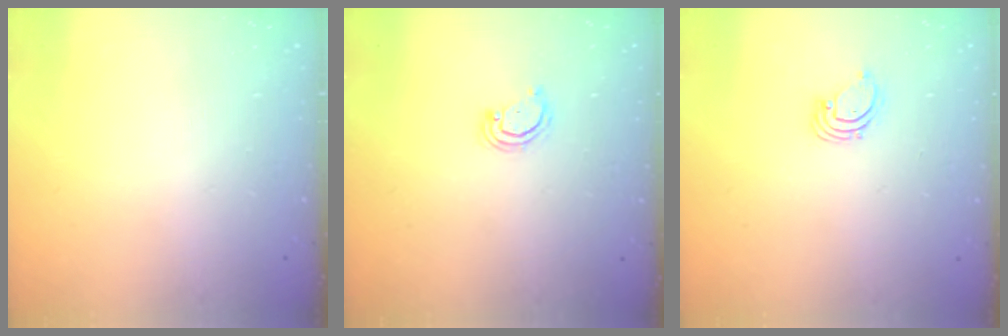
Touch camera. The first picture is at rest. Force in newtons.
{"total": 3.3, "press": 3.3, "slide": 0.4}
{"total": 1.6, "press": 1.6, "slide": 0.1}